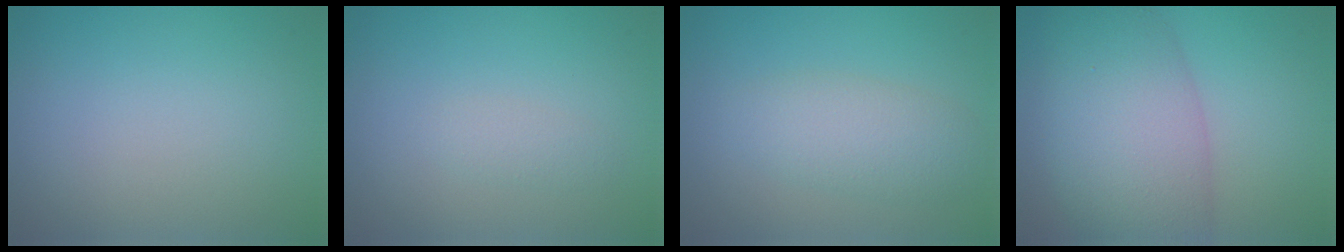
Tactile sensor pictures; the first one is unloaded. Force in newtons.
{"total": 1.0, "press": 1.0, "slide": 0.0}
{"total": 3.5, "press": 3.5, "slide": 0.0}
{"total": 8.5, "press": 8.5, "slide": 0.5}